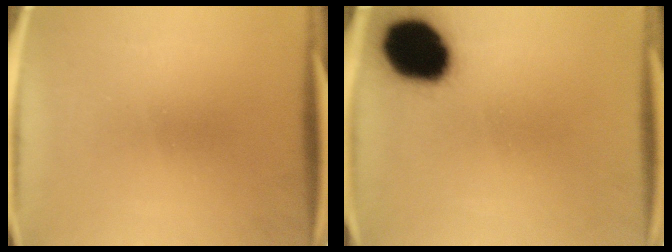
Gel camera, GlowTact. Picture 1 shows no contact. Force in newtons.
{"total": 17.2}